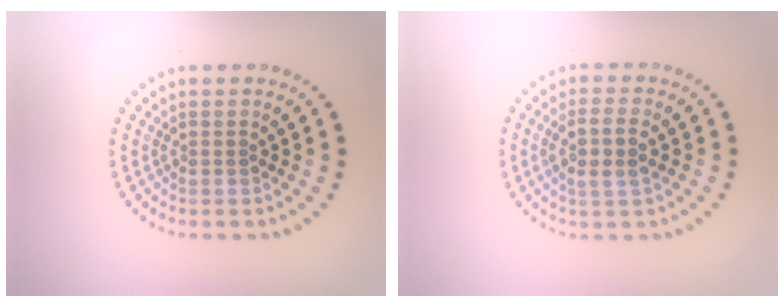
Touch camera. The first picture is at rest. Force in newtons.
{"total": 3.1, "press": 2.9, "slide": 1.2}